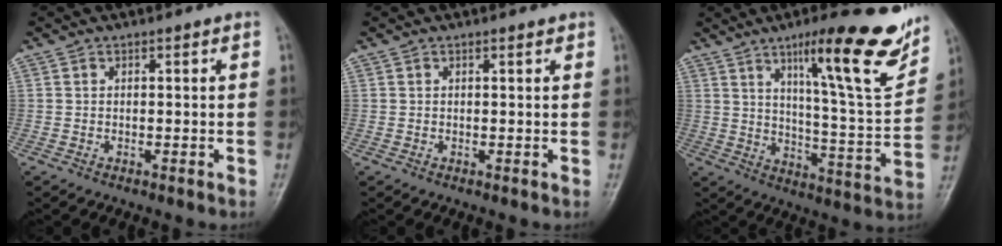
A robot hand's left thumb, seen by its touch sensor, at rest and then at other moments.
{"total": 0.6, "force": [0.5, 0.2, 0.3], "torque": [-0.008, -0.003, 0.005]}
{"total": 20.5, "force": [12.1, 3.5, 16.2], "torque": [-0.198, -0.060, 0.184]}